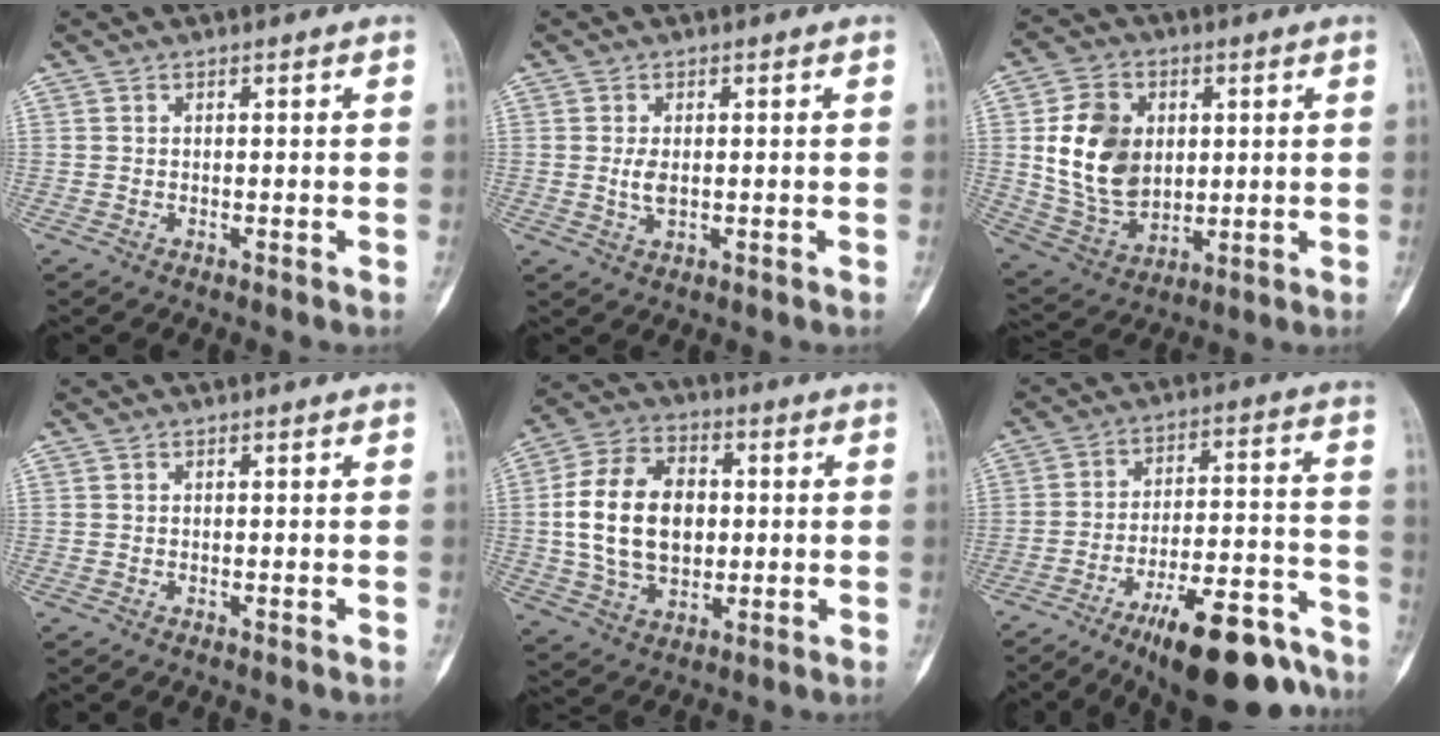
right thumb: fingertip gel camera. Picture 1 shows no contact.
{"total": 2.7, "force": [0.2, 1.5, 2.3], "torque": [-0.046, -0.005, 0.005]}
{"total": 15.0, "force": [2.3, 11.2, 9.8], "torque": [-0.145, -0.009, 0.056]}
{"total": 0.0}
{"total": 17.0, "force": [1.0, 11.8, 12.3], "torque": [-0.202, 0.012, 0.020]}
{"total": 20.3, "force": [-14.6, 6.1, 12.6], "torque": [-0.135, 0.100, -0.226]}